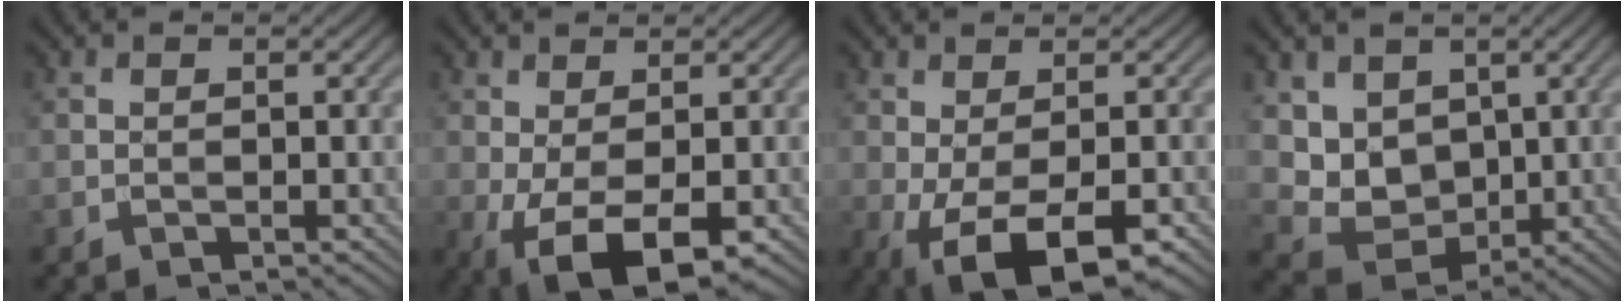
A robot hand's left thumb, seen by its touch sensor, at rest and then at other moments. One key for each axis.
{"total": 7.5, "fx": -2.5, "fy": 3.3, "fz": 6.2, "tx": -0.131, "ty": -0.013, "tz": -0.032}
{"total": 8.8, "fx": -3.5, "fy": 3.7, "fz": 7.2, "tx": -0.136, "ty": -0.019, "tz": -0.041}
{"total": 6.8, "fx": 2.3, "fy": 5.5, "fz": 3.2, "tx": -0.086, "ty": -0.017, "tz": 0.040}